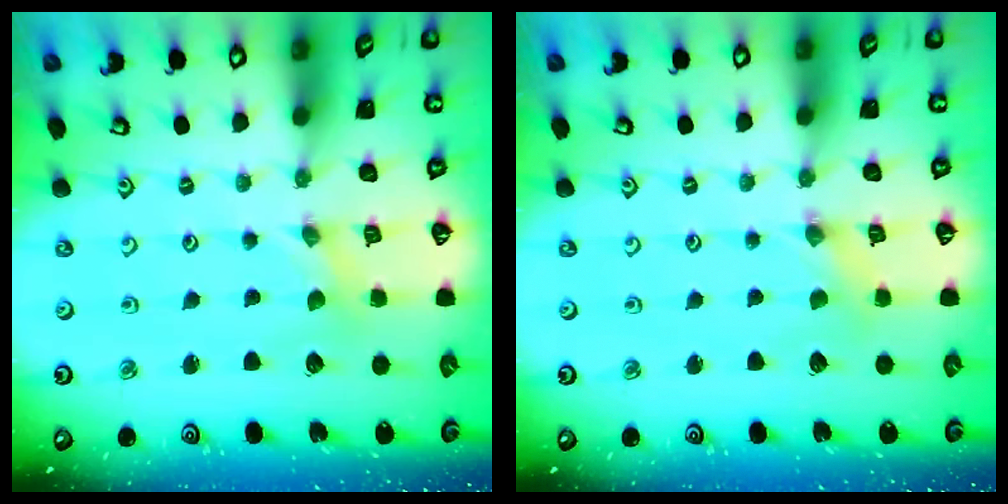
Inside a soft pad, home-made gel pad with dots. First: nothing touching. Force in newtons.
{"total": 0.8, "press": 0.8, "slide": 0.0}